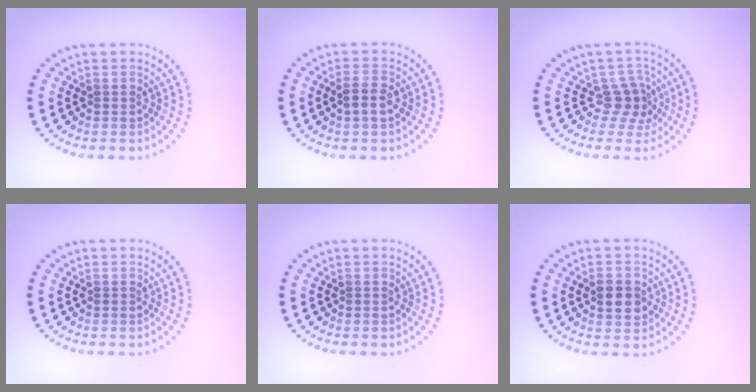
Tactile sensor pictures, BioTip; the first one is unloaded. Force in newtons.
{"total": 2.1, "press": 1.9, "slide": 0.7}
{"total": 2.4, "press": 1.8, "slide": 1.5}
{"total": 0.0}
{"total": 0.0}
{"total": 2.6, "press": 2.6, "slide": 0.2}